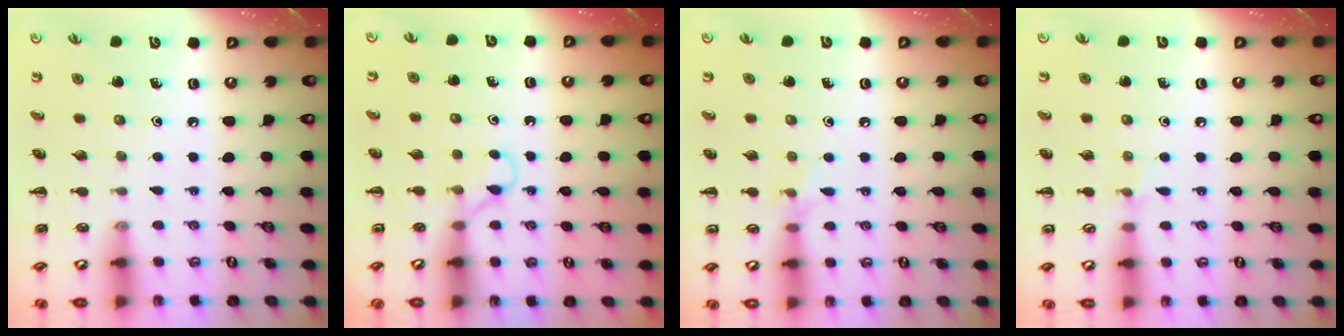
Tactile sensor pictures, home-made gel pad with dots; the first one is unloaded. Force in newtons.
{"total": 2.9, "press": 2.8, "slide": 1.0}
{"total": 5.2, "press": 4.9, "slide": 1.6}
{"total": 4.5, "press": 4.2, "slide": 1.6}